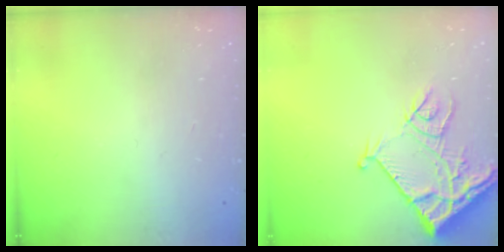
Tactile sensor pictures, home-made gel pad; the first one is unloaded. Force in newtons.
{"total": 12.6, "press": 12.5, "slide": 1.5}